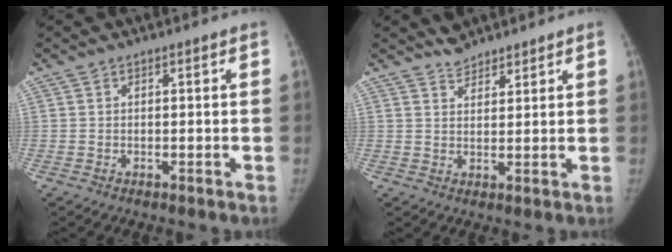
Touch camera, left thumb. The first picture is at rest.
{"total": 3.6, "force": [3.4, 1.3, 0.4], "torque": [0.009, -0.014, 0.055]}